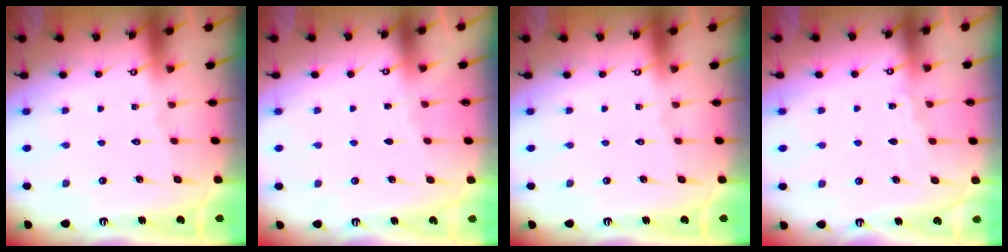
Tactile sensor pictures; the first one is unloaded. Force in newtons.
{"total": 0.0}
{"total": 0.0}
{"total": 4.1, "press": 4.0, "slide": 0.5}